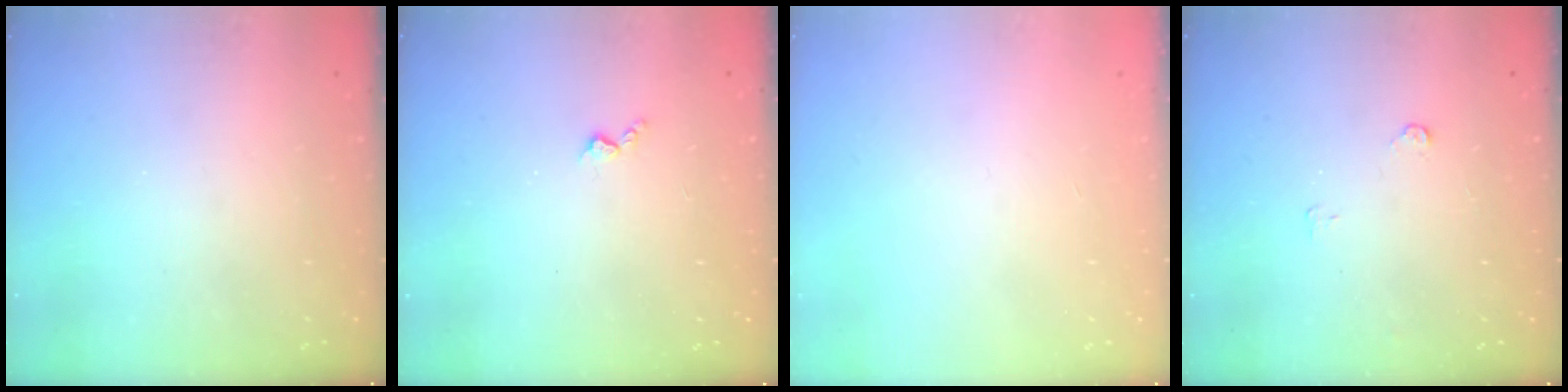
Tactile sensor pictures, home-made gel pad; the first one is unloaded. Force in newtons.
{"total": 2.8, "press": 2.8, "slide": 0.5}
{"total": 0.0}
{"total": 3.3, "press": 3.3, "slide": 0.4}